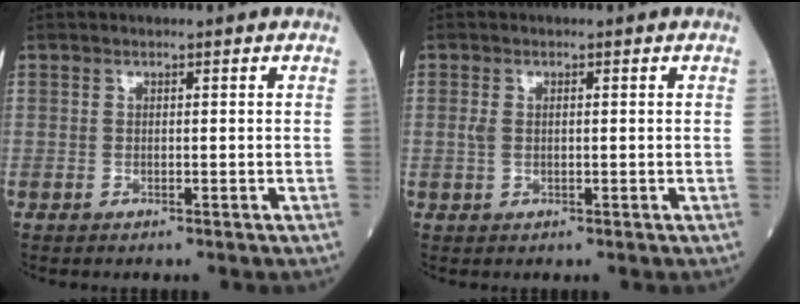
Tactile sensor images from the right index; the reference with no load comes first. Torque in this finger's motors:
{"motor_torque": [-0.07, -0.09, 0.00, 0.00]}